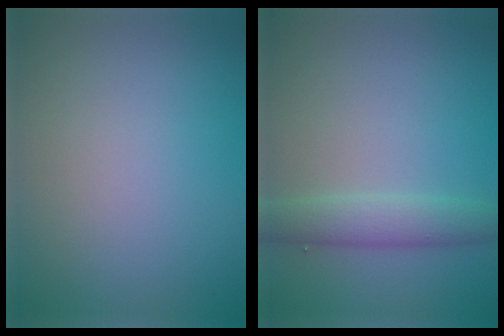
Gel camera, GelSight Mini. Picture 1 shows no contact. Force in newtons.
{"total": 3.2, "press": 3.2, "slide": 0.2}